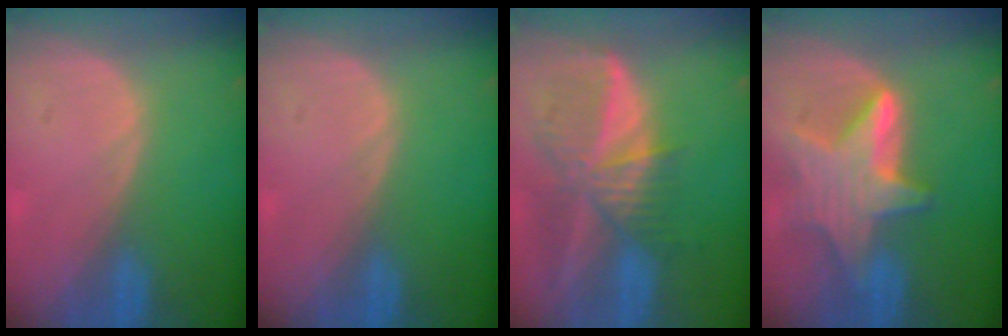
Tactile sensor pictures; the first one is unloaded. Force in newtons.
{"total": 0.0}
{"total": 9.4, "press": 8.1, "slide": 4.7}
{"total": 8.4, "press": 8.3, "slide": 0.6}